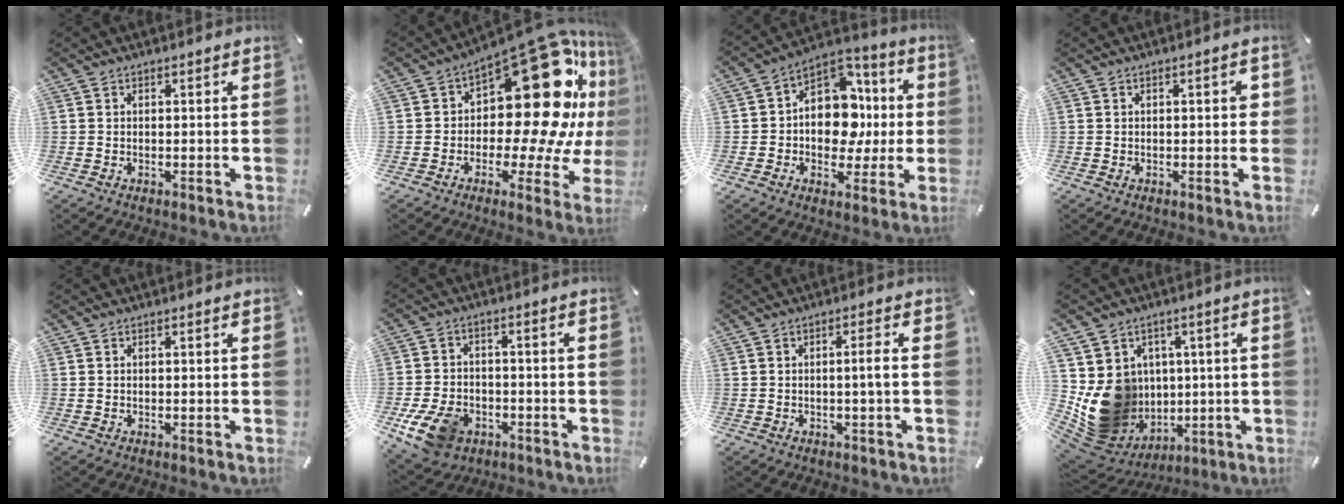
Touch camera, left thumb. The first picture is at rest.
{"total": 29.1, "force": [8.5, 14.6, 23.7], "torque": [-0.315, -0.091, 0.154]}
{"total": 14.6, "force": [-0.4, 11.8, 8.6], "torque": [-0.129, -0.005, -0.003]}
{"total": 2.2, "force": [0.1, 1.0, 2.0], "torque": [-0.021, 0.001, -0.005]}
{"total": 0.0}
{"total": 10.9, "force": [-4.8, 7.9, 5.9], "torque": [-0.123, 0.025, -0.084]}
{"total": 3.8, "force": [-0.3, 0.2, 3.8], "torque": [-0.069, -0.004, -0.008]}
{"total": 15.3, "force": [-0.2, 14.3, 5.6], "torque": [-0.104, -0.013, 0.022]}